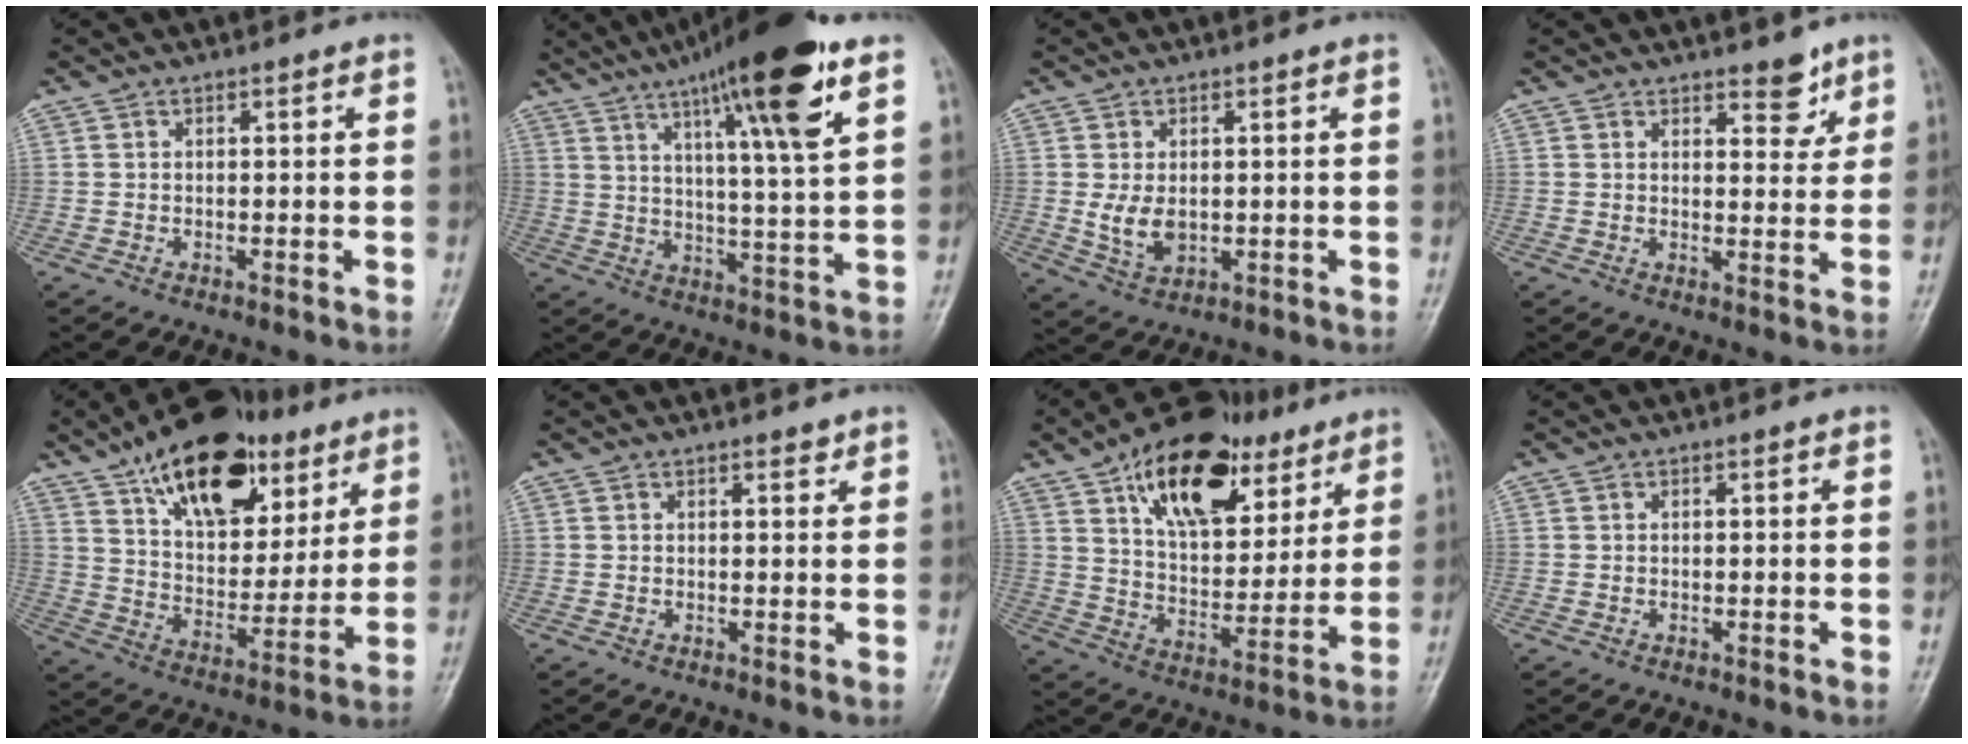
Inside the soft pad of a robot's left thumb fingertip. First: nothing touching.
{"total": 18.6, "force": [10.3, 2.2, 15.4], "torque": [-0.231, -0.029, 0.160]}
{"total": 5.4, "force": [-0.1, 3.7, 4.0], "torque": [-0.063, -0.005, 0.008]}
{"total": 4.5, "force": [3.1, 2.2, 2.4], "torque": [-0.002, -0.019, 0.040]}
{"total": 23.2, "force": [13.0, 12.4, 14.6], "torque": [-0.189, -0.035, 0.215]}
{"total": 1.0, "force": [0.8, 0.5, 0.4], "torque": [0.001, -0.003, 0.009]}
{"total": 22.0, "force": [11.6, 11.8, 14.6], "torque": [-0.181, -0.030, 0.189]}
{"total": 0.0}